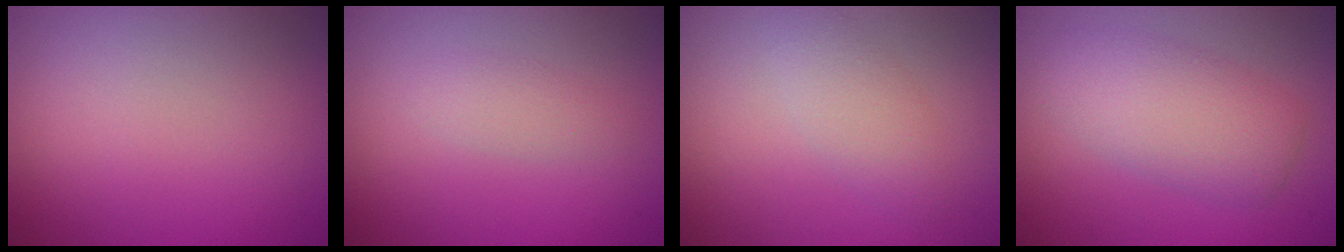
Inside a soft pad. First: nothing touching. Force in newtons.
{"total": 1.4, "press": 1.4, "slide": 0.1}
{"total": 2.3, "press": 2.3, "slide": 0.2}
{"total": 4.8, "press": 4.8, "slide": 0.0}